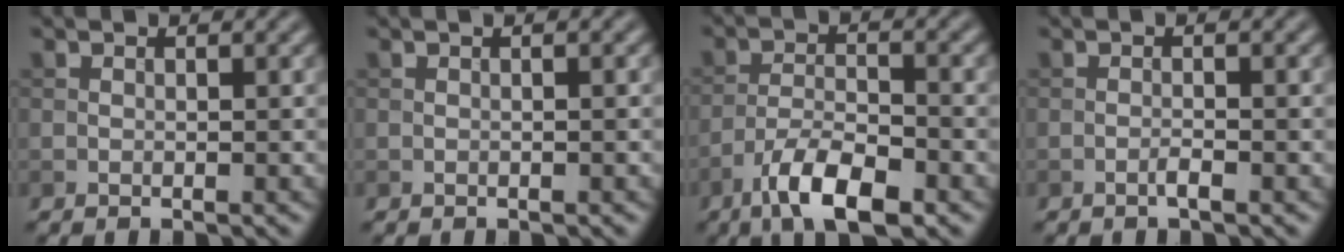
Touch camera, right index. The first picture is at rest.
{"total": 0.9, "force": [0.2, 0.2, 0.9], "torque": [-0.015, 0.000, -0.002]}
{"total": 6.7, "force": [-4.3, 2.0, 4.8], "torque": [-0.087, 0.002, -0.079]}
{"total": 1.2, "force": [-0.6, 0.1, 1.0], "torque": [-0.018, 0.003, -0.014]}